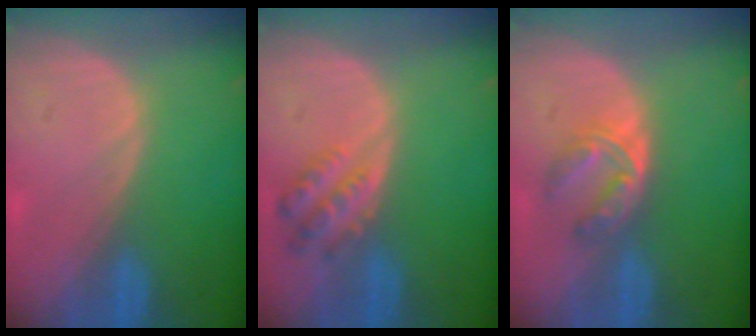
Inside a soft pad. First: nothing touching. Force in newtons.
{"total": 4.5, "press": 4.5, "slide": 0.6}
{"total": 6.0, "press": 4.8, "slide": 3.6}